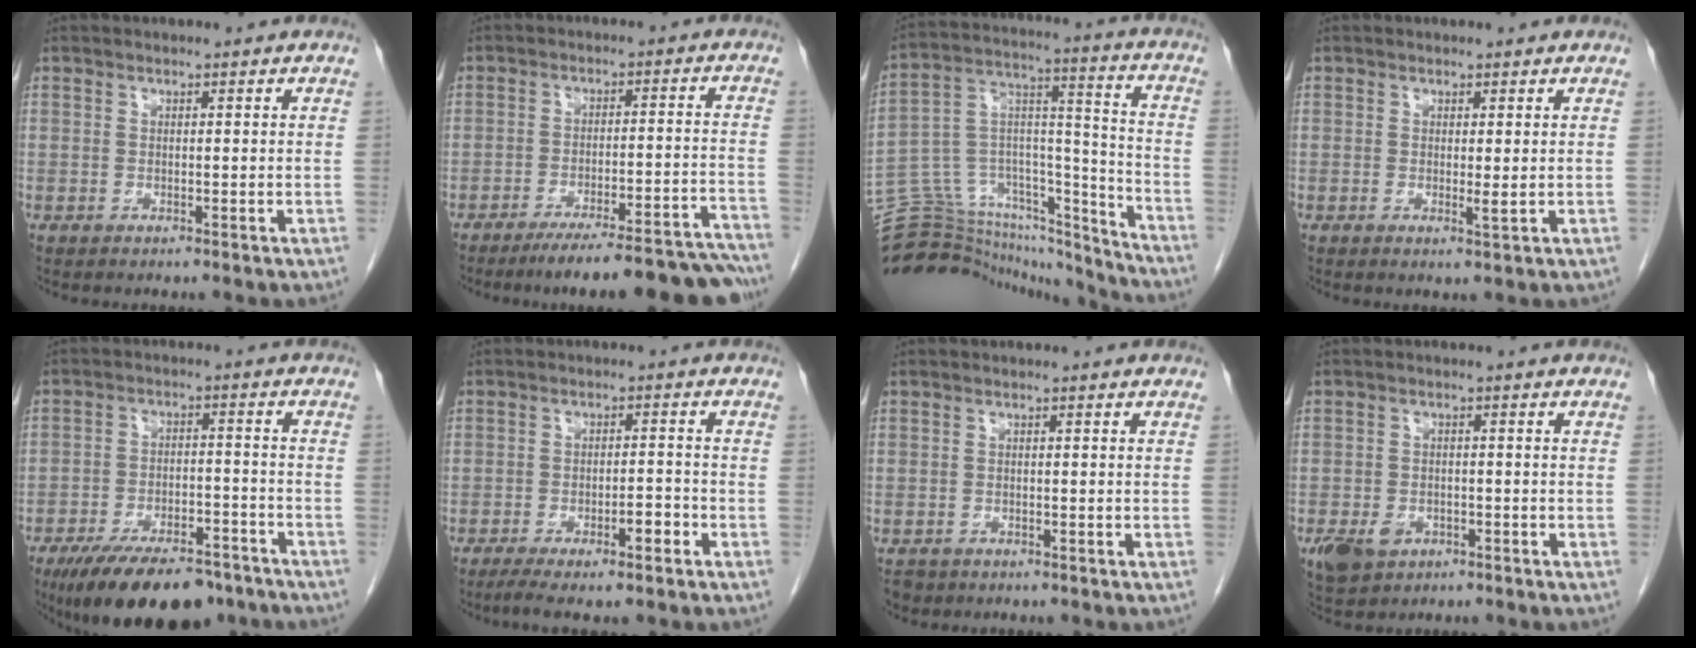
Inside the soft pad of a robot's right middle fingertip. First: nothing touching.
{"total": 19.1, "force": [-17.4, 1.2, 7.9], "torque": [-0.057, 0.014, -0.231]}
{"total": 26.0, "force": [-24.5, 6.4, 6.2], "torque": [-0.133, 0.052, -0.377]}
{"total": 1.1, "force": [0.3, -0.1, 1.0], "torque": [-0.022, -0.006, 0.007]}
{"total": 14.9, "force": [-11.5, 5.5, 7.7], "torque": [-0.118, 0.000, -0.179]}
{"total": 5.9, "force": [-3.6, 1.0, 4.6], "torque": [-0.085, -0.006, -0.057]}
{"total": 1.9, "force": [-1.3, 1.3, 0.2], "torque": [-0.012, -0.001, -0.020]}
{"total": 5.7, "force": [-3.0, 4.1, 2.6], "torque": [-0.049, -0.004, -0.042]}